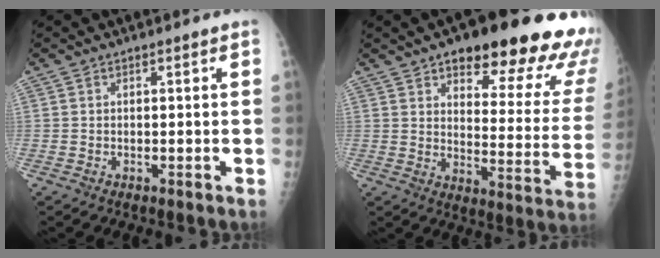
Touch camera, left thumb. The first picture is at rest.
{"total": 25.8, "force": [17.4, 8.4, 17.1], "torque": [-0.168, -0.073, 0.214]}